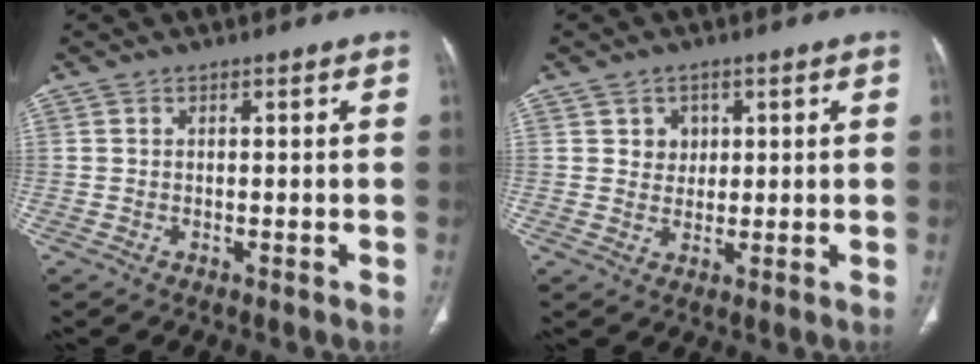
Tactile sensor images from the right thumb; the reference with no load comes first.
{"total": 3.2, "force": [1.2, 2.8, 1.0], "torque": [0.004, -0.005, 0.018]}